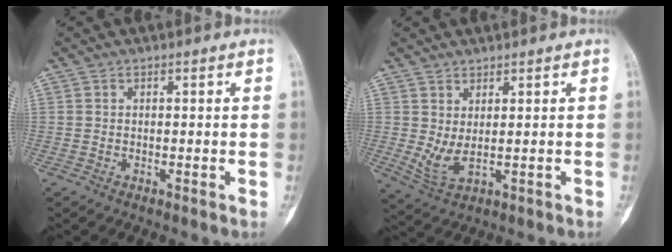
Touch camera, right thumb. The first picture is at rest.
{"total": 4.6, "force": [0.7, 1.4, 4.3], "torque": [-0.097, -0.008, 0.024]}